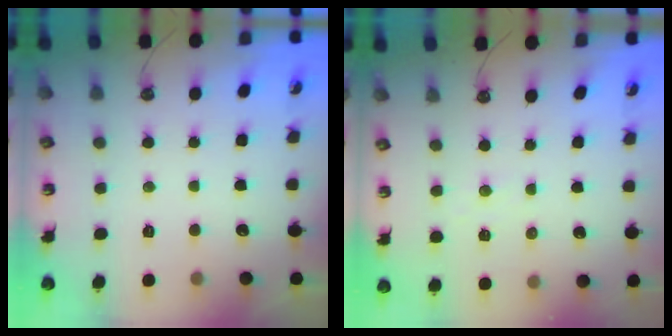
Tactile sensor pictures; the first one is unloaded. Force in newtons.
{"total": 3.7, "press": 3.7, "slide": 0.5}